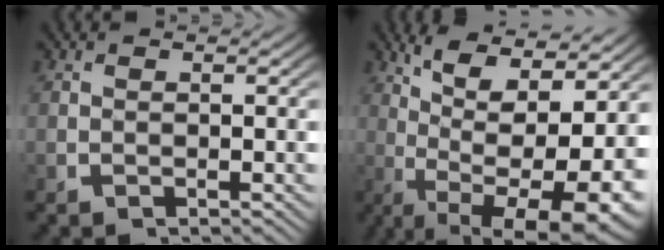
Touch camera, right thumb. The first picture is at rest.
{"total": 13.1, "force": [-0.9, 7.3, 10.8], "torque": [-0.196, -0.059, 0.015]}